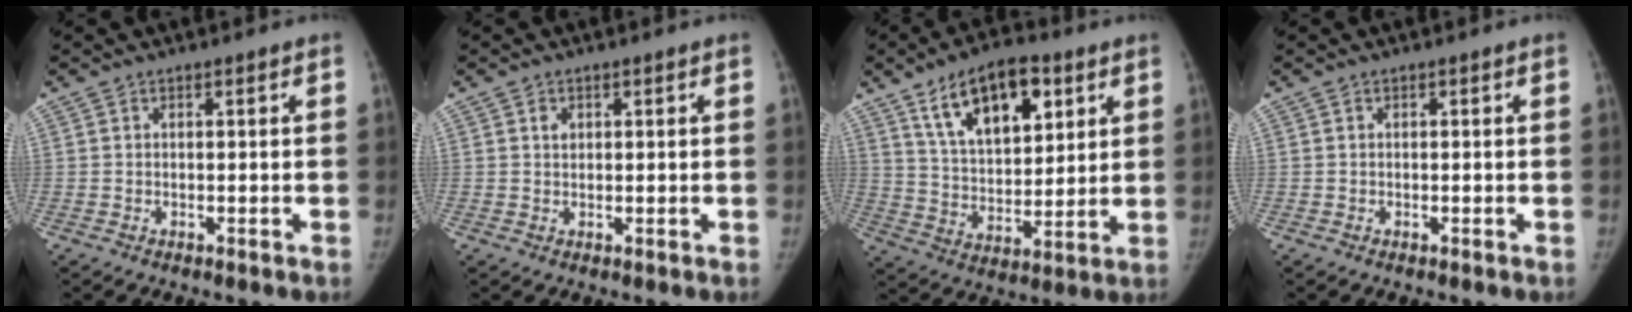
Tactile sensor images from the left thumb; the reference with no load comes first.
{"total": 1.4, "force": [0.6, 1.1, 0.6], "torque": [-0.003, -0.002, 0.008]}
{"total": 16.3, "force": [8.2, 8.4, 11.3], "torque": [-0.141, -0.032, 0.145]}
{"total": 0.0}